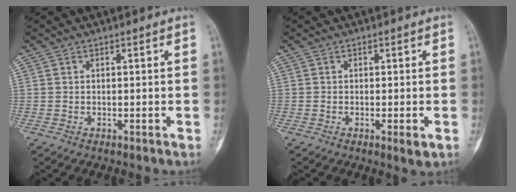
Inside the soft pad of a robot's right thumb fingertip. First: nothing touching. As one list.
[{"total": 1.9, "force": [-0.6, 0.4, 1.8], "torque": [-0.027, -0.005, -0.011]}]